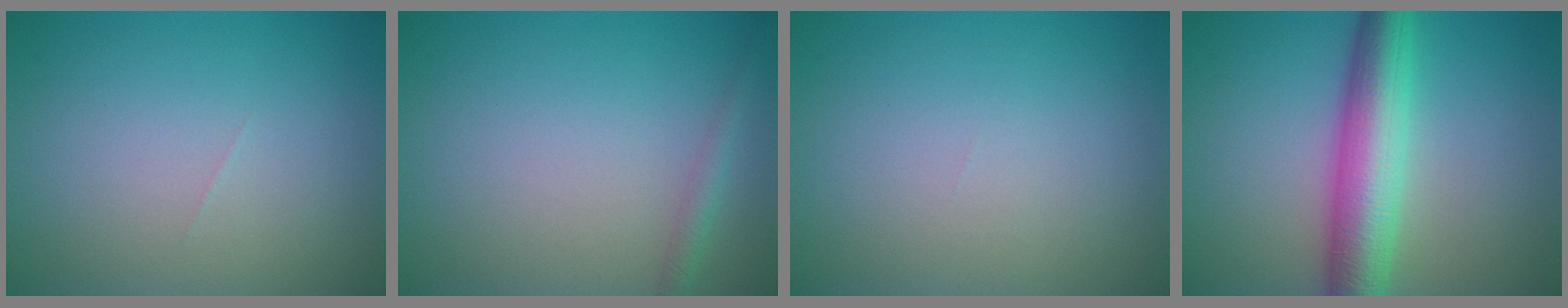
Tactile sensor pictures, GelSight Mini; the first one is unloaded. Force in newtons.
{"total": 1.4, "press": 1.4, "slide": 0.1}
{"total": 0.0}
{"total": 7.5, "press": 7.5, "slide": 0.1}